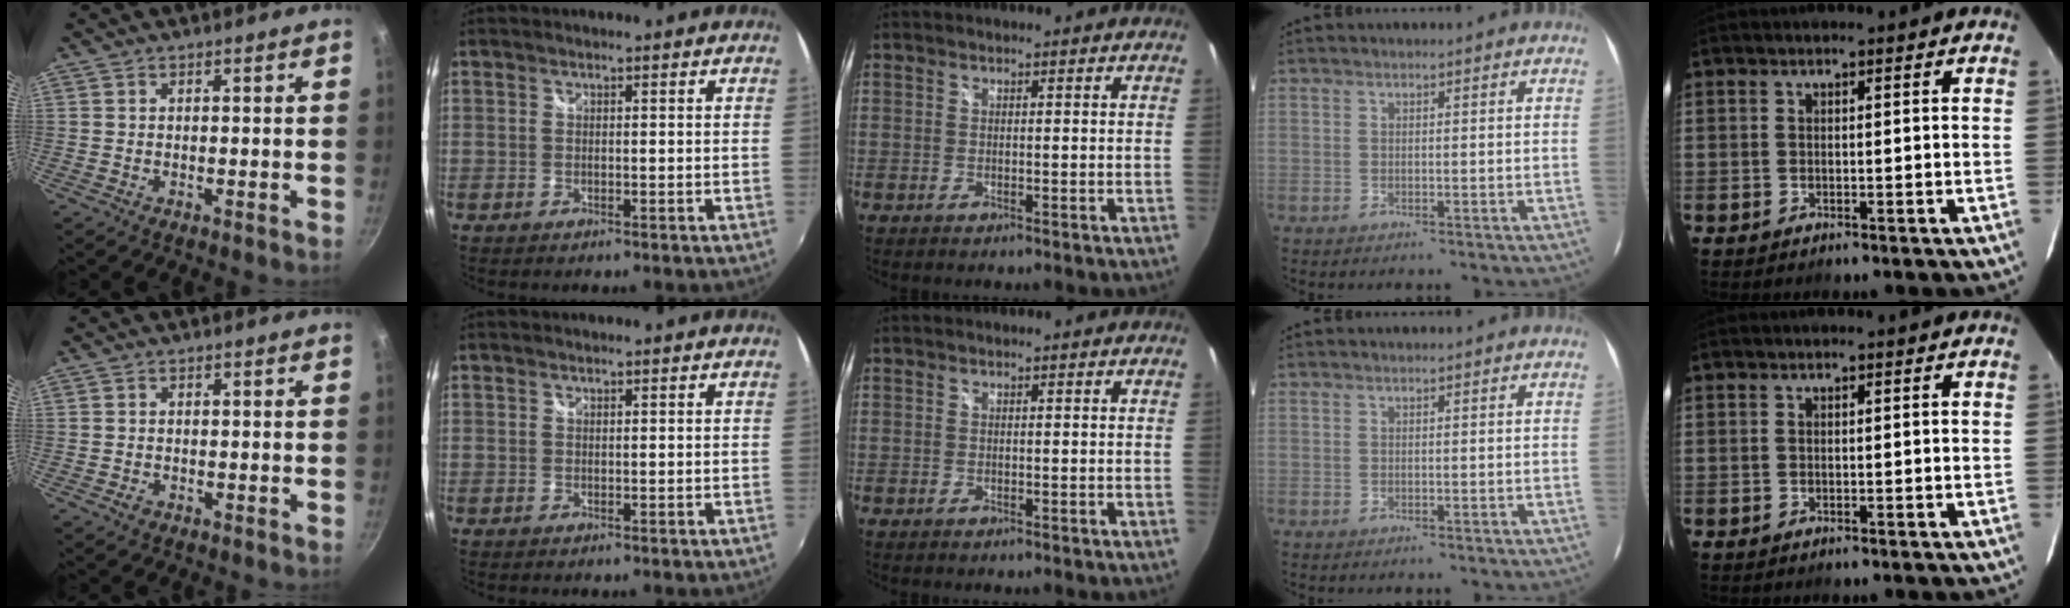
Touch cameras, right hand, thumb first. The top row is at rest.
{"thumb": {"total": 1.2, "force": [-0.7, 0.9, 0.5], "torque": [-0.008, 0.002, -0.011]}}